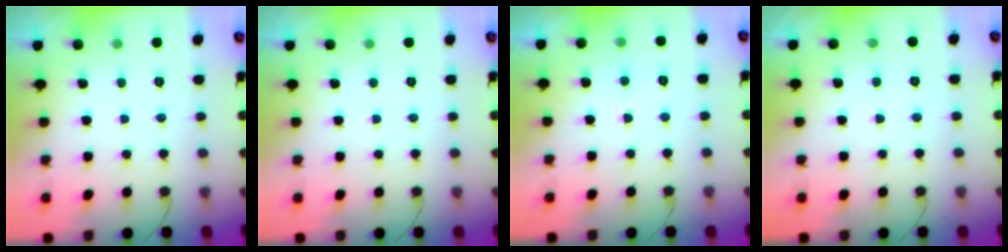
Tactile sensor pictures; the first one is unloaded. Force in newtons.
{"total": 0.0}
{"total": 2.7, "press": 2.7, "slide": 0.2}
{"total": 2.8, "press": 2.8, "slide": 0.3}